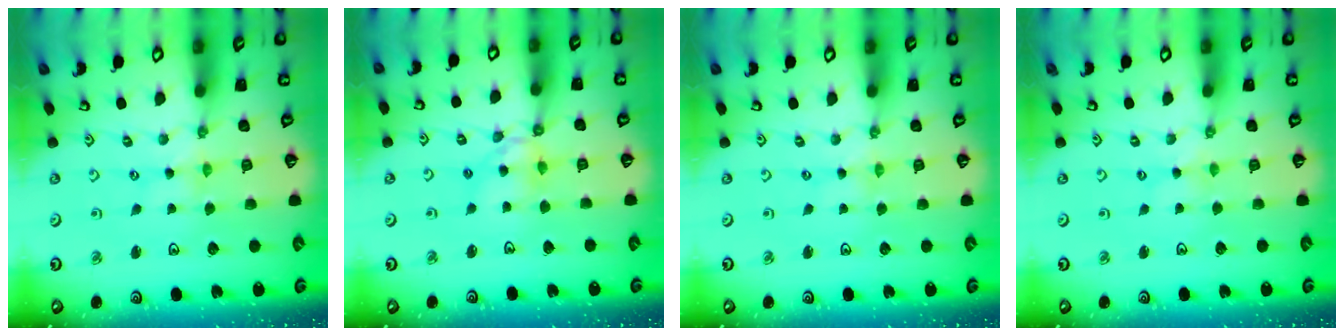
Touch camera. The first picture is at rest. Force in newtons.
{"total": 10.5, "press": 10.5, "slide": 1.0}
{"total": 0.0}
{"total": 1.3, "press": 1.2, "slide": 0.4}